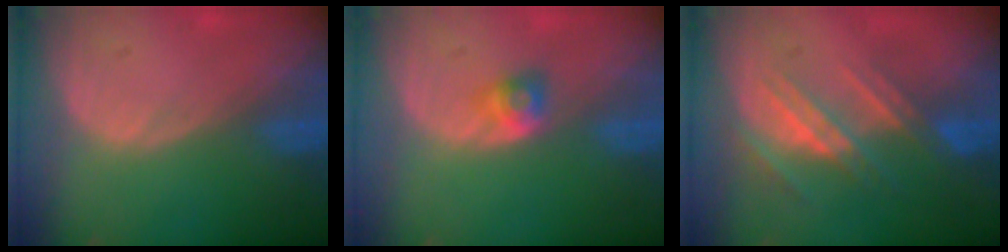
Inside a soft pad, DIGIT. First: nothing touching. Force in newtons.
{"total": 2.7, "press": 2.4, "slide": 1.3}
{"total": 7.6, "press": 6.9, "slide": 3.3}